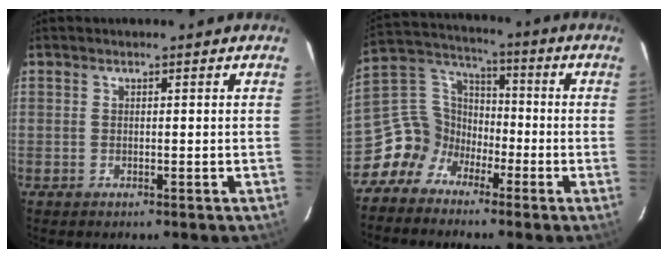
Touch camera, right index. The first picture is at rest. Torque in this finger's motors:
{"motor_torque": [0.26, -0.38, -0.57, -0.21]}